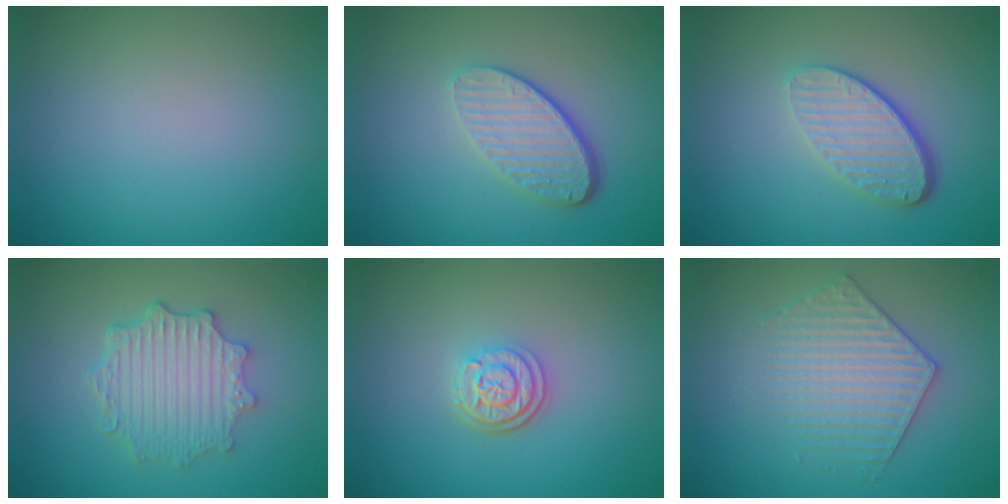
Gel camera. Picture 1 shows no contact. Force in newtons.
{"total": 4.5, "press": 3.2, "slide": 3.2}
{"total": 4.5, "press": 3.2, "slide": 3.2}
{"total": 4.6, "press": 3.8, "slide": 2.6}
{"total": 3.1, "press": 2.5, "slide": 1.8}
{"total": 3.8, "press": 3.8, "slide": 0.6}